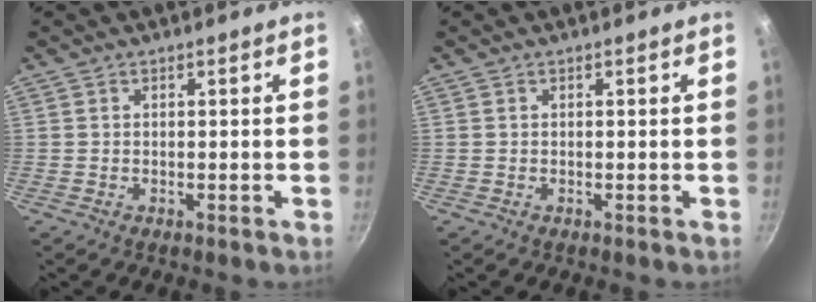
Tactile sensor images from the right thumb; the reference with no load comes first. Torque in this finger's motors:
{"motor_torque": [-0.73, -0.25, 0.00, 0.00, -0.01]}